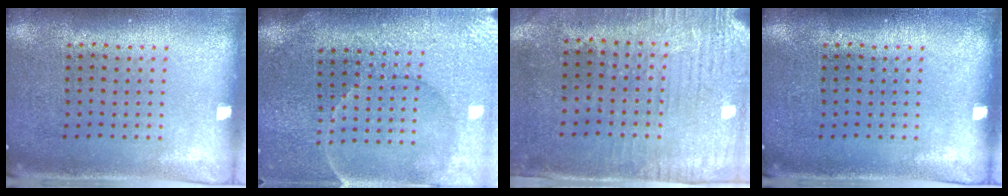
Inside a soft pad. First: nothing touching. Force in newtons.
{"total": 3.8, "press": 3.5, "slide": 1.5}
{"total": 2.9, "press": 2.4, "slide": 1.7}
{"total": 0.0}